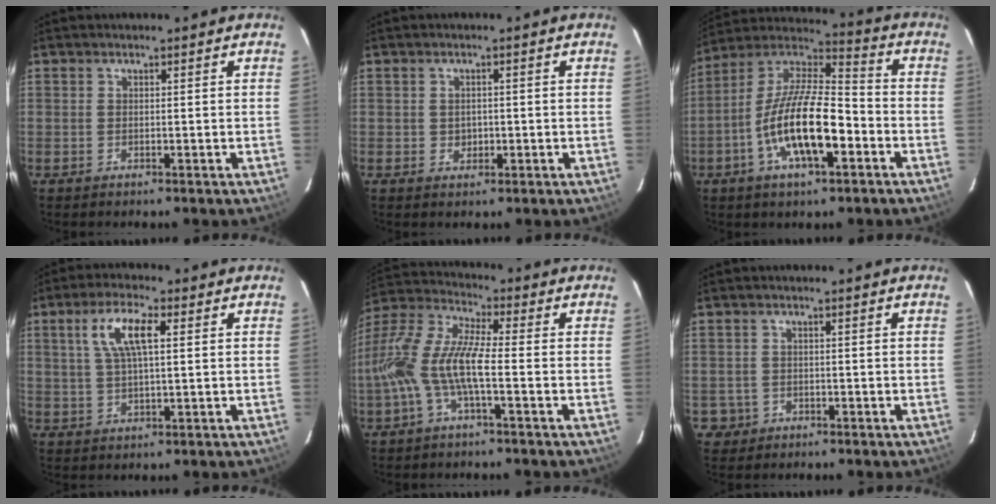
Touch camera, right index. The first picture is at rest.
{"total": 2.4, "force": [-0.1, 2.2, 0.8], "torque": [-0.012, 0.004, 0.004]}
{"total": 17.2, "force": [-5.9, 5.9, 15.0], "torque": [-0.287, -0.001, -0.113]}
{"total": 7.6, "force": [2.3, 2.3, 6.8], "torque": [-0.133, 0.012, 0.046]}
{"total": 12.4, "force": [-2.7, 2.8, 11.8], "torque": [-0.247, 0.008, -0.056]}
{"total": 3.2, "force": [-0.9, 3.0, 0.2], "torque": [-0.010, 0.012, -0.009]}